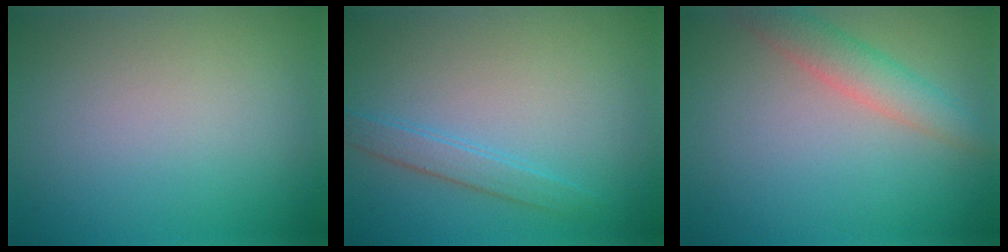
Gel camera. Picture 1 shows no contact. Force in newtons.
{"total": 1.9, "press": 1.9, "slide": 0.1}
{"total": 3.2, "press": 3.2, "slide": 0.1}